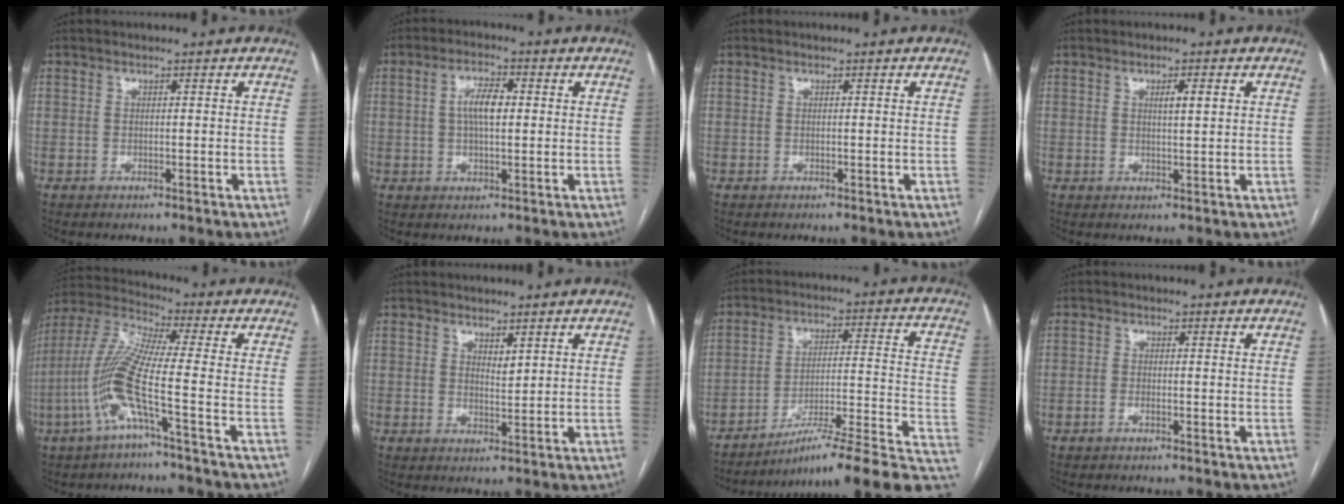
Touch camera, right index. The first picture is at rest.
{"total": 5.1, "force": [0.6, 1.8, 4.7], "torque": [-0.091, 0.011, 0.010]}
{"total": 0.0}
{"total": 2.2, "force": [0.8, 0.4, 2.1], "torque": [-0.034, -0.001, 0.012]}
{"total": 11.6, "force": [-4.2, -0.5, 10.9], "torque": [-0.241, 0.003, -0.093]}
{"total": 1.7, "force": [1.1, 0.7, 1.0], "torque": [-0.017, -0.007, 0.025]}
{"total": 20.5, "force": [-15.4, 0.5, 13.6], "torque": [-0.116, 0.036, -0.225]}
{"total": 0.9, "force": [-0.6, 0.2, 0.6], "torque": [-0.012, 0.002, -0.011]}